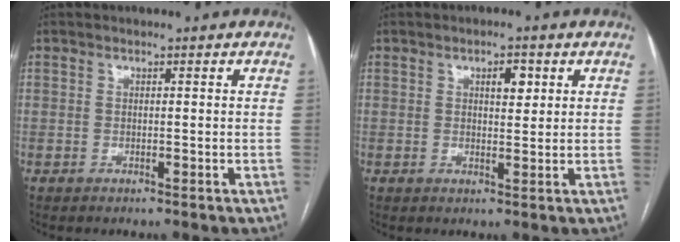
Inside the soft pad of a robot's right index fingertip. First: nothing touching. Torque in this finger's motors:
{"motor_torque": [0.08, 0.08, 0.04, 0.03]}